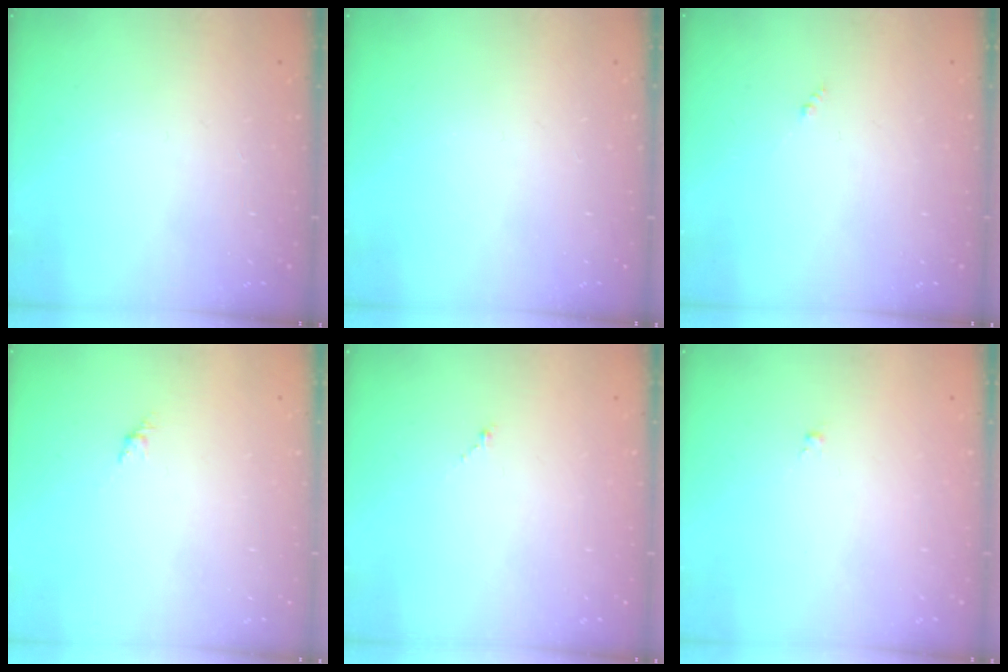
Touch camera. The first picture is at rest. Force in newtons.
{"total": 0.0}
{"total": 0.0}
{"total": 3.0, "press": 2.9, "slide": 0.7}
{"total": 0.0}
{"total": 0.0}